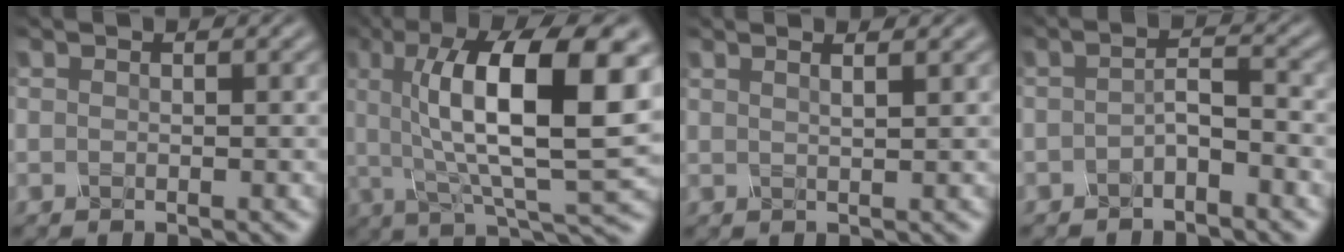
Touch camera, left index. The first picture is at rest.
{"total": 13.0, "force": [2.4, 3.8, 12.2], "torque": [-0.188, 0.007, 0.047]}
{"total": 2.6, "force": [1.7, 1.0, 1.7], "torque": [0.002, 0.022, -0.006]}
{"total": 1.5, "force": [-1.2, -0.1, 1.0], "torque": [-0.028, 0.003, -0.016]}